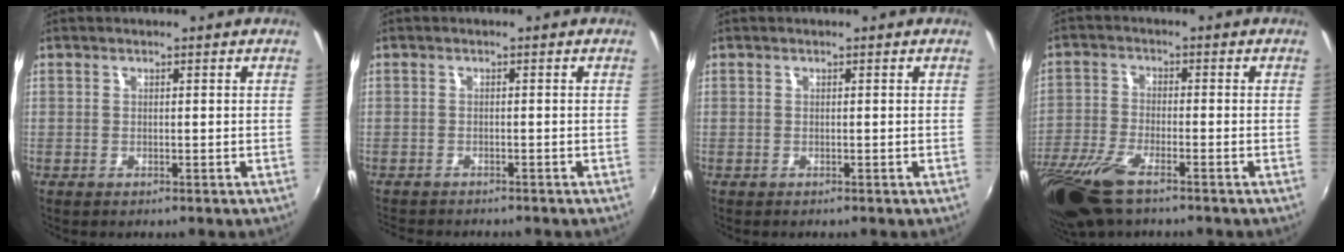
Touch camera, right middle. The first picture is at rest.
{"total": 4.1, "force": [-3.8, 0.7, 1.1], "torque": [-0.033, -0.018, -0.064]}
{"total": 0.0}
{"total": 11.9, "force": [-8.2, 3.6, 7.8], "torque": [-0.183, -0.039, -0.165]}